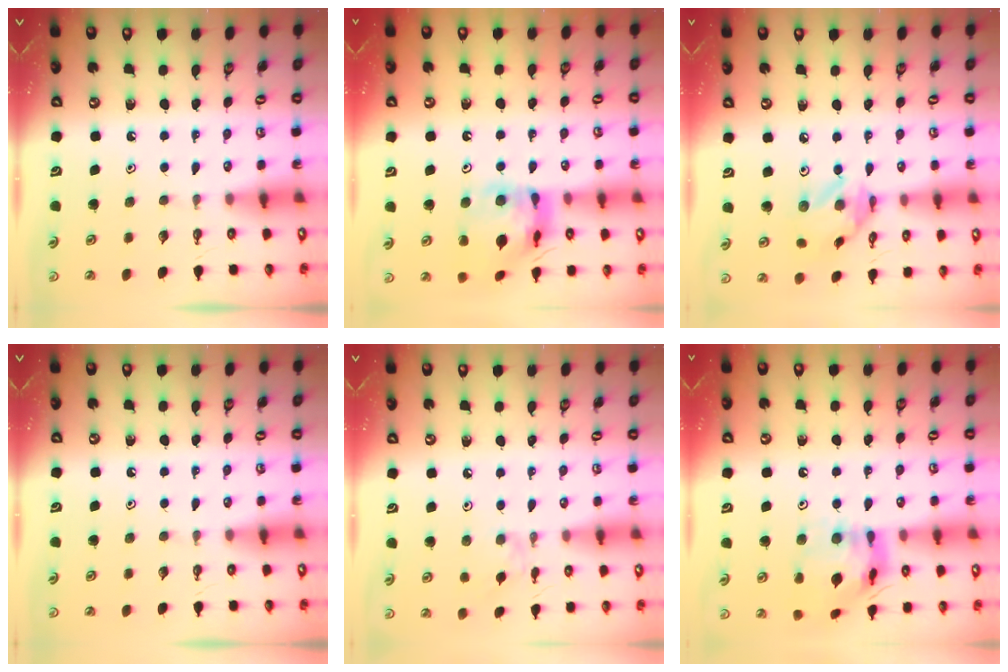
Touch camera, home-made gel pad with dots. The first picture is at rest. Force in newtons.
{"total": 13.6, "press": 13.5, "slide": 1.5}
{"total": 10.3, "press": 10.3, "slide": 0.8}
{"total": 0.0}
{"total": 1.8, "press": 1.8, "slide": 0.3}
{"total": 16.9, "press": 16.8, "slide": 1.7}